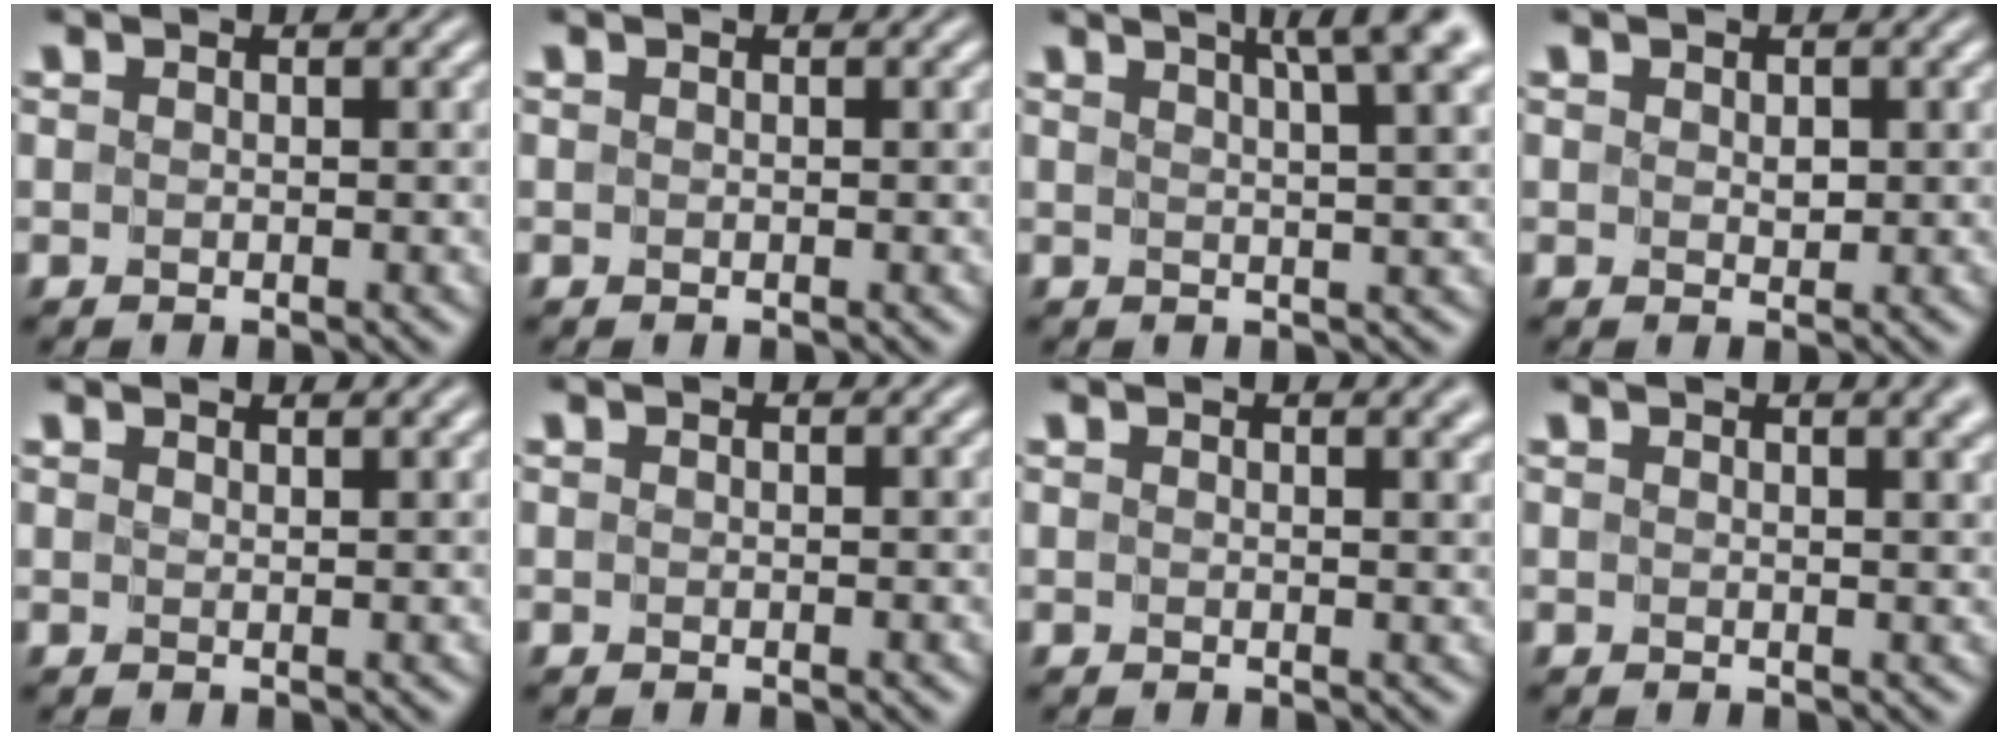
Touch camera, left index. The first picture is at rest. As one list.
[{"total": 0.0}, {"total": 5.4, "force": [3.3, 0.8, 4.2], "torque": [-0.041, 0.018, 0.035]}, {"total": 1.2, "force": [0.5, 0.8, 0.7], "torque": [-0.009, 0.010, -0.001]}, {"total": 0.9, "force": [0.8, 0.0, 0.2], "torque": [-0.007, 0.002, 0.014]}, {"total": 0.0}, {"total": 1.8, "force": [0.9, 0.8, 1.4], "torque": [-0.009, 0.003, 0.010]}, {"total": 2.4, "force": [1.2, 0.9, 1.9], "torque": [-0.012, 0.006, 0.012]}]